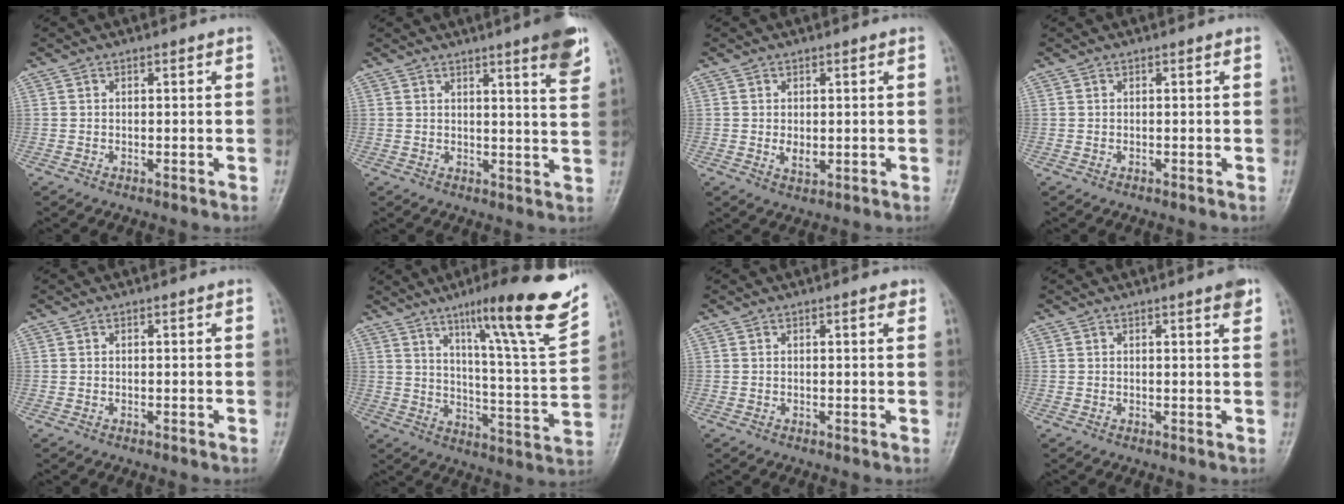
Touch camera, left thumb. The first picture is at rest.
{"total": 7.9, "force": [4.9, 0.6, 6.2], "torque": [-0.071, -0.027, 0.059]}
{"total": 2.4, "force": [0.1, 1.5, 1.9], "torque": [-0.028, -0.007, 0.008]}
{"total": 0.0}
{"total": 0.0}
{"total": 21.4, "force": [13.2, 2.2, 16.8], "torque": [-0.215, -0.057, 0.199]}
{"total": 1.3, "force": [0.8, 0.3, 1.0], "torque": [-0.012, -0.002, 0.008]}
{"total": 2.4, "force": [1.5, 0.2, 1.8], "torque": [-0.023, -0.007, 0.016]}